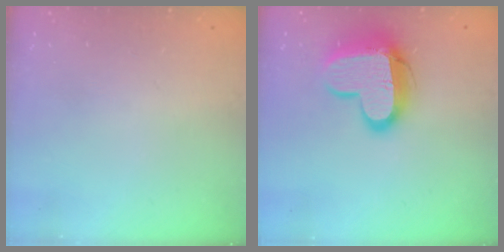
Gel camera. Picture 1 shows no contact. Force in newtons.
{"total": 14.4, "press": 14.3, "slide": 1.4}